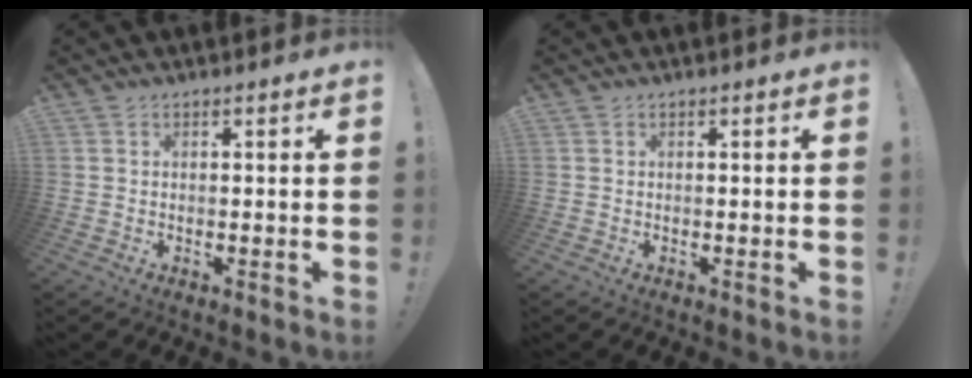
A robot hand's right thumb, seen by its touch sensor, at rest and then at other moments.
{"total": 0.0}